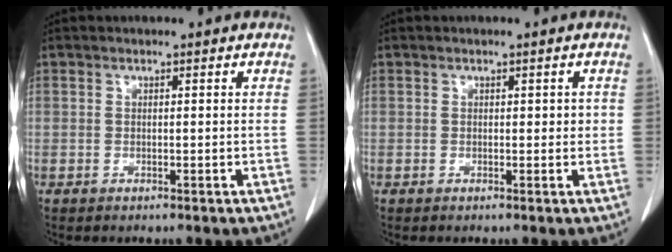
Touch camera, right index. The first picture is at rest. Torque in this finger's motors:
{"motor_torque": [0.09, -0.14, 0.01, 0.00]}